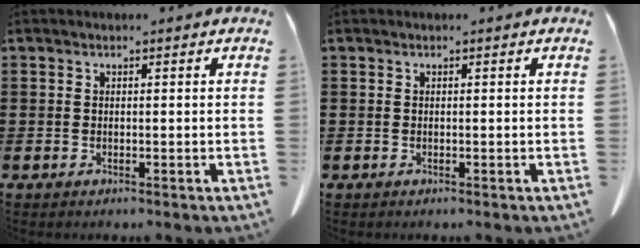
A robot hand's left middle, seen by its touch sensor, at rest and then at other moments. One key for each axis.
{"total": 0.0}